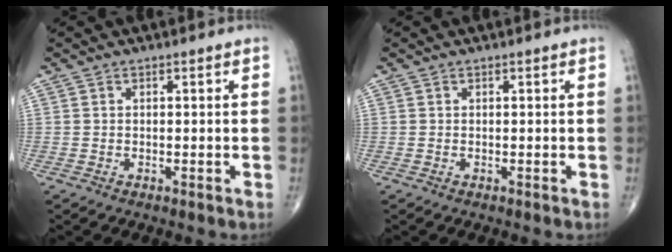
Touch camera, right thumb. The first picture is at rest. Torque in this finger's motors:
{"motor_torque": [0.59, 0.07, 0.00, 0.00, 0.00]}